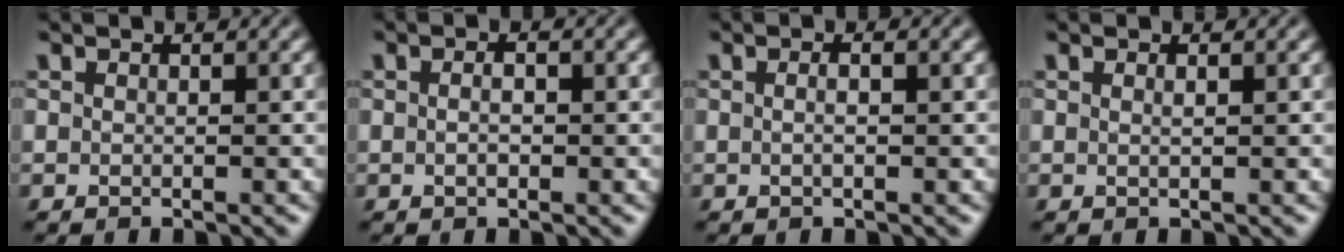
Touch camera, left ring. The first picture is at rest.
{"total": 1.6, "force": [0.0, 0.8, 1.4], "torque": [-0.017, -0.005, -0.008]}
{"total": 2.3, "force": [0.7, 0.9, 1.9], "torque": [-0.016, -0.001, -0.011]}
{"total": 0.7, "force": [0.3, 0.2, 0.6], "torque": [-0.009, 0.001, 0.002]}